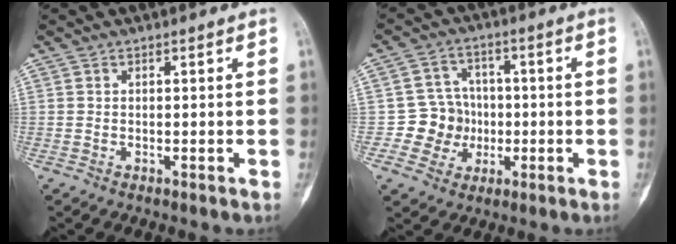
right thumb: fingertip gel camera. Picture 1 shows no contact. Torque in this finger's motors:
{"motor_torque": [0.58, 0.41, 0.46, -0.19, 0.04]}